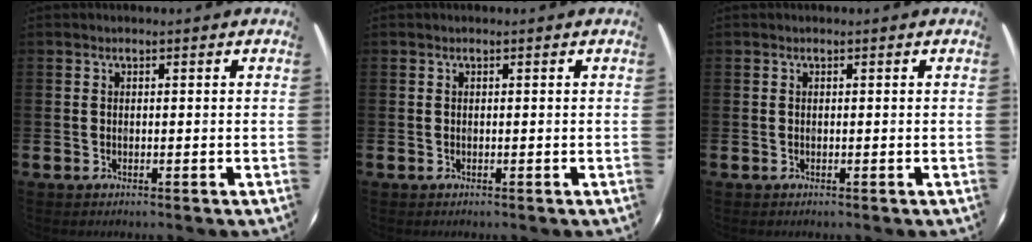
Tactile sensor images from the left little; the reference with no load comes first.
{"total": 0.0}
{"total": 0.0}